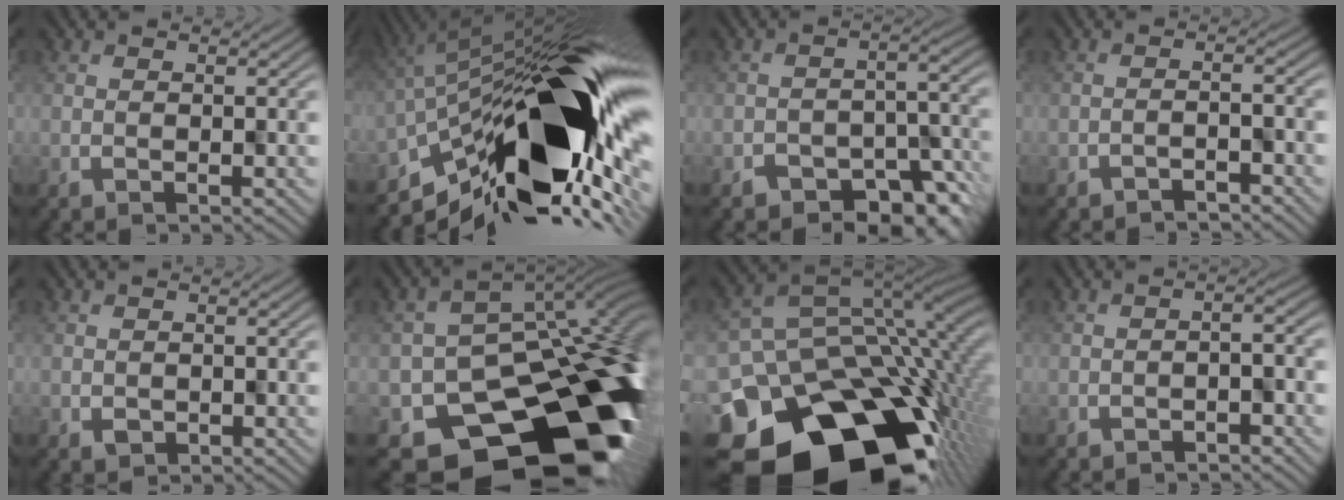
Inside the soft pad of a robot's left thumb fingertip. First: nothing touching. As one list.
[{"total": 18.1, "force": [-4.3, 7.3, 16.0], "torque": [-0.260, -0.012, -0.081]}, {"total": 7.5, "force": [-5.2, 3.7, 3.8], "torque": [-0.037, -0.012, -0.083]}, {"total": 2.3, "force": [-2.1, 0.1, 0.8], "torque": [-0.010, 0.007, -0.035]}, {"total": 0.9, "force": [0.0, 0.9, 0.2], "torque": [-0.001, -0.003, 0.002]}, {"total": 18.3, "force": [-8.1, 12.7, 10.4], "torque": [-0.131, -0.057, -0.099]}, {"total": 19.6, "force": [-7.7, 13.8, 11.6], "torque": [-0.230, -0.045, -0.100]}, {"total": 2.3, "force": [-1.8, 0.5, 1.4], "torque": [-0.023, 0.003, -0.025]}]